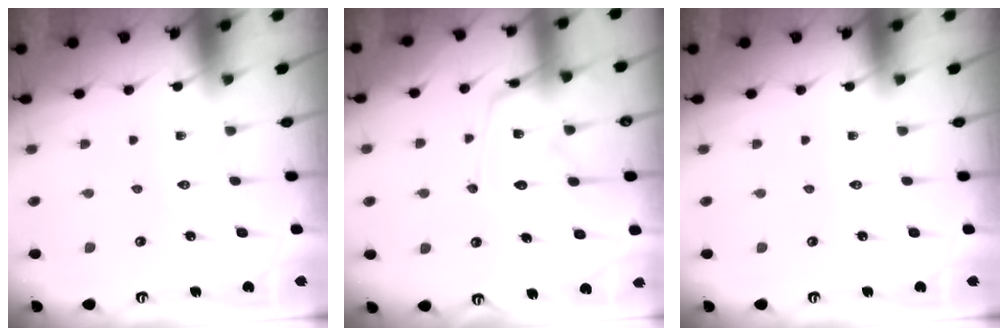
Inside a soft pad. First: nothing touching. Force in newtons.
{"total": 17.4, "press": 17.3, "slide": 1.3}
{"total": 0.0}